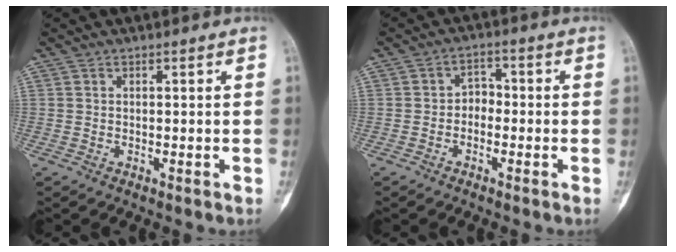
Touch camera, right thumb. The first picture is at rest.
{"total": 3.3, "force": [-0.9, 2.6, 1.8], "torque": [-0.008, 0.019, -0.025]}